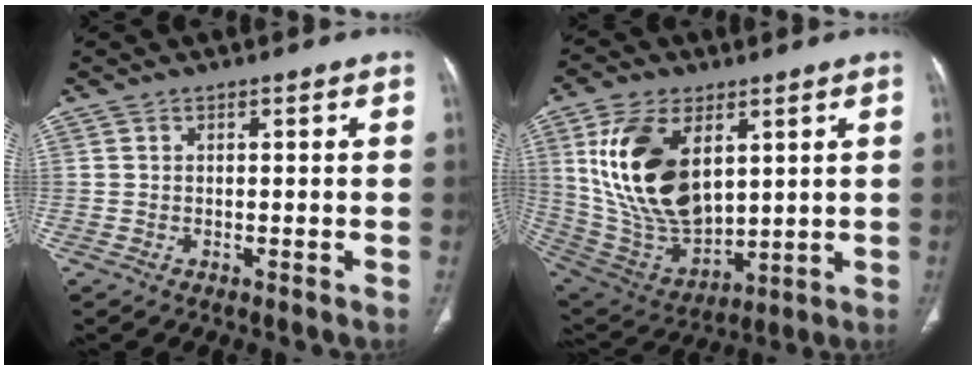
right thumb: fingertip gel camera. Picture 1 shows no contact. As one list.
[{"total": 21.0, "force": [5.9, 12.2, 16.0], "torque": [-0.287, -0.030, 0.129]}]